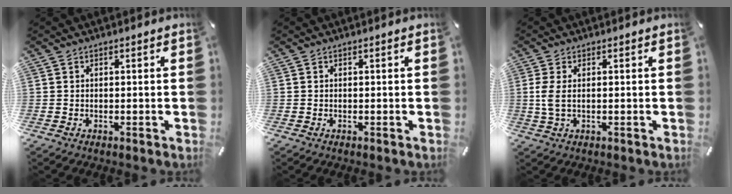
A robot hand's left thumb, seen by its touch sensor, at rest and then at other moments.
{"total": 0.0}
{"total": 3.7, "force": [0.3, 1.2, 3.5], "torque": [-0.081, -0.004, 0.002]}